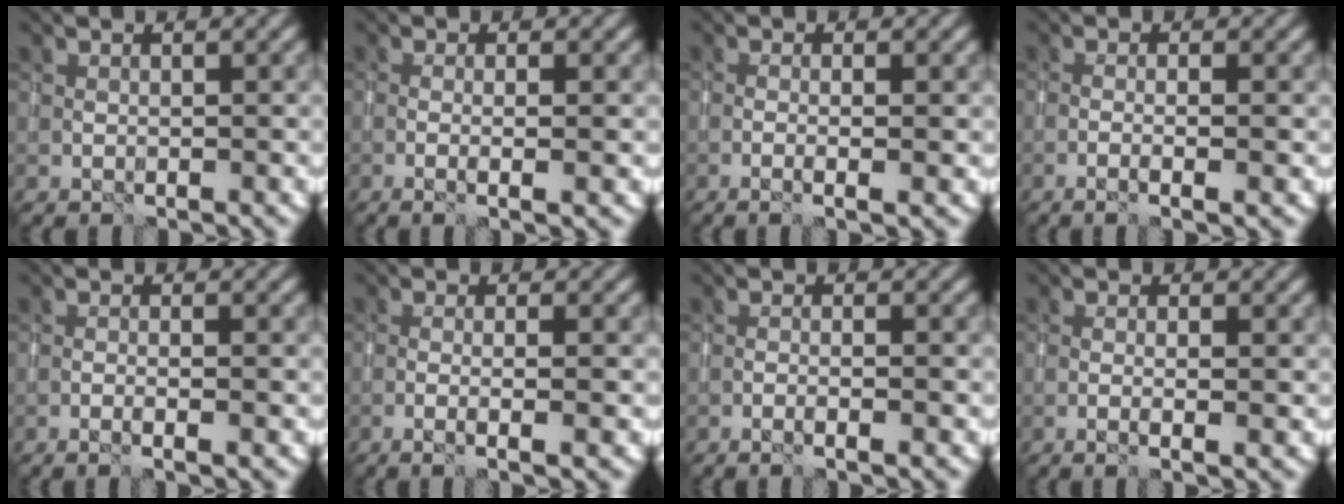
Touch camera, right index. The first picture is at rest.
{"total": 2.7, "force": [-0.4, 0.4, 2.6], "torque": [-0.039, 0.002, -0.013]}
{"total": 2.2, "force": [-0.5, 0.2, 2.1], "torque": [-0.036, 0.002, -0.015]}
{"total": 2.2, "force": [-0.8, 0.2, 2.1], "torque": [-0.036, 0.004, -0.021]}
{"total": 1.7, "force": [-0.8, 0.0, 1.5], "torque": [-0.029, 0.007, -0.017]}
{"total": 3.4, "force": [-1.1, 0.5, 3.1], "torque": [-0.049, 0.003, -0.028]}
{"total": 1.8, "force": [-1.0, -0.1, 1.5], "torque": [-0.029, 0.011, -0.020]}
{"total": 2.2, "force": [-0.5, 0.1, 2.1], "torque": [-0.037, 0.002, -0.014]}